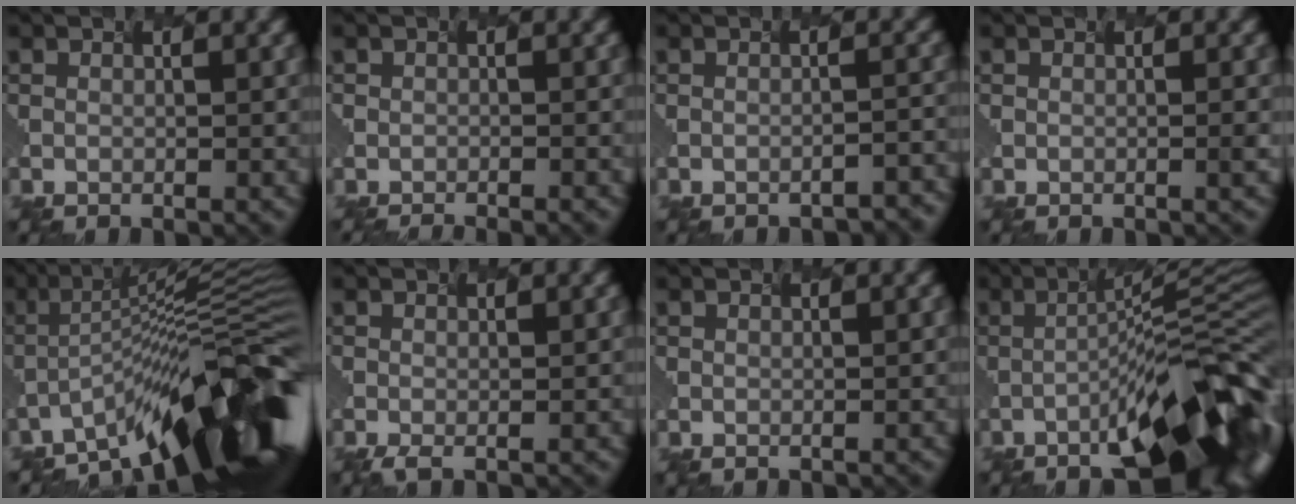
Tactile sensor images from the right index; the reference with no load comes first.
{"total": 2.7, "force": [-2.3, 0.9, 1.2], "torque": [0.007, -0.004, -0.014]}
{"total": 2.9, "force": [-1.9, 0.7, 2.0], "torque": [-0.014, 0.005, -0.018]}
{"total": 1.2, "force": [0.0, 0.5, 1.1], "torque": [-0.005, 0.000, -0.007]}
{"total": 13.2, "force": [-8.1, 2.6, 10.1], "torque": [-0.145, 0.011, -0.131]}
{"total": 1.7, "force": [-1.4, 0.3, 0.9], "torque": [-0.014, 0.002, -0.014]}
{"total": 0.0}
{"total": 15.4, "force": [-6.2, 4.1, 13.5], "torque": [-0.168, 0.012, -0.090]}